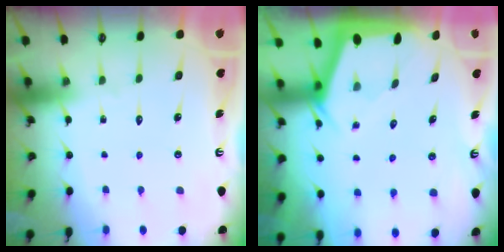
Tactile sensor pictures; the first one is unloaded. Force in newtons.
{"total": 1.9, "press": 1.9, "slide": 0.2}